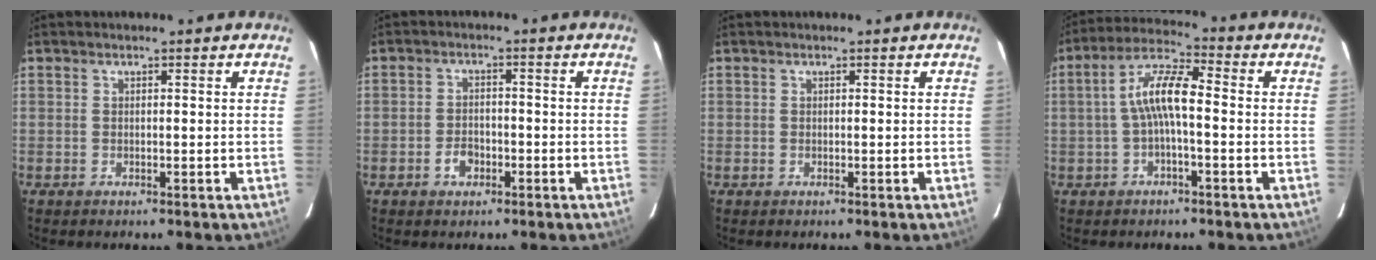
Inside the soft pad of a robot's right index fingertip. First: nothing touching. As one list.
[{"total": 3.5, "force": [-1.8, 2.4, 1.8], "torque": [-0.037, 0.006, -0.030]}, {"total": 0.0}, {"total": 7.7, "force": [-0.9, 1.9, 7.4], "torque": [-0.159, 0.021, -0.018]}]